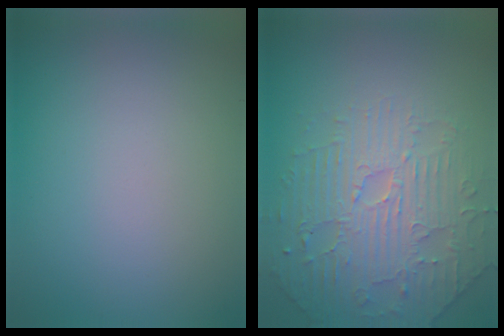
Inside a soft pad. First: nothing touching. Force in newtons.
{"total": 4.5, "press": 4.5, "slide": 0.4}